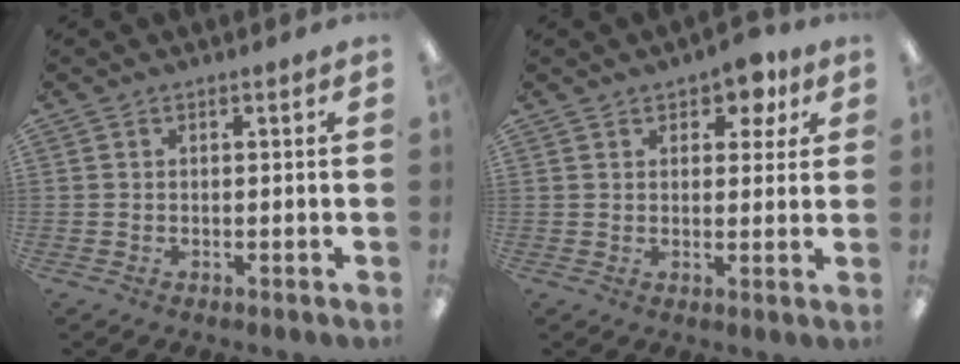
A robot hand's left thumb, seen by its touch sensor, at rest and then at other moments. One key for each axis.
{"total": 5.9, "fx": 3.6, "fy": 3.3, "fz": 3.3, "tx": -0.033, "ty": -0.008, "tz": 0.058}